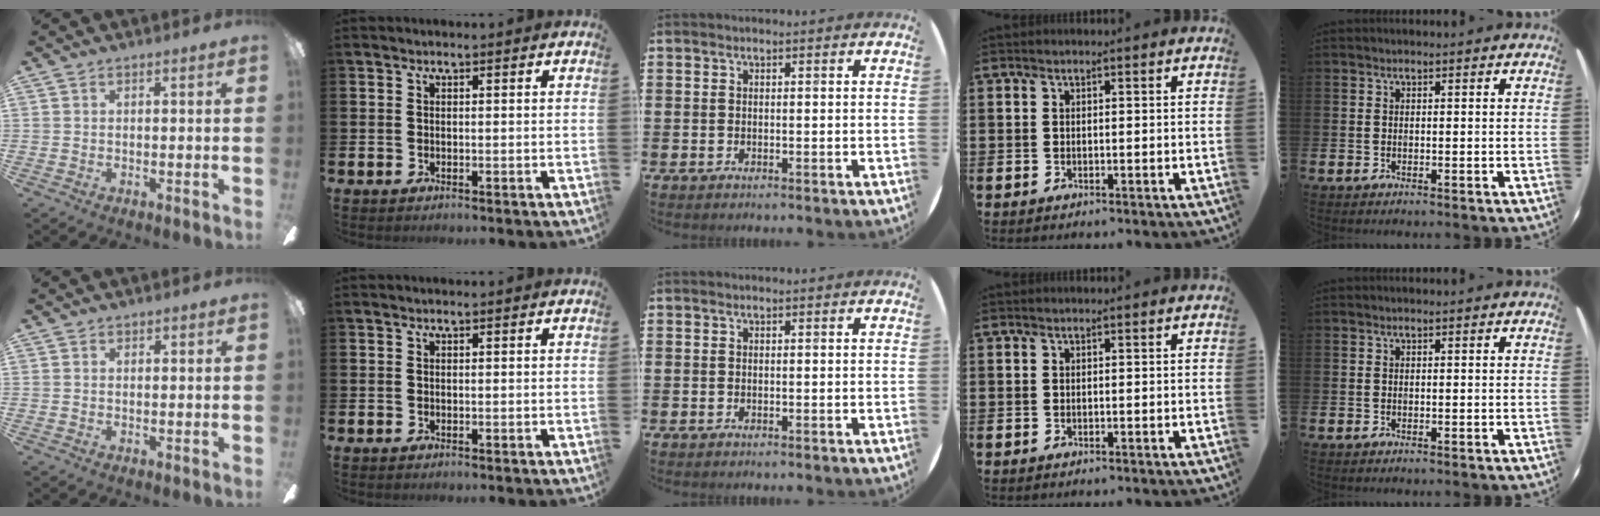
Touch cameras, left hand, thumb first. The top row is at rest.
{"thumb": {"total": 0.6, "force": [0.4, 0.5, 0.0], "torque": [0.007, -0.001, 0.005]}}